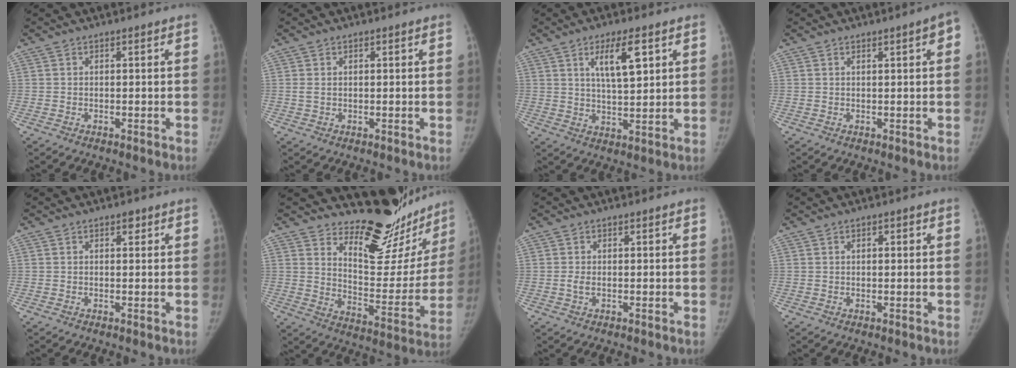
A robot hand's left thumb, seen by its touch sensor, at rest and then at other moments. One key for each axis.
{"total": 1.4, "fx": 0.3, "fy": 0.9, "fz": 1.0, "tx": -0.024, "ty": 0.005, "tz": 0.012}
{"total": 8.3, "fx": 3.6, "fy": 2.6, "fz": 7.0, "tx": -0.111, "ty": -0.020, "tz": 0.066}
{"total": 2.4, "fx": 0.8, "fy": 0.4, "fz": 2.2, "tx": -0.023, "ty": 0.004, "tz": 0.008}
{"total": 1.3, "fx": 0.7, "fy": 0.8, "fz": 0.7, "tx": -0.003, "ty": -0.001, "tz": 0.007}
{"total": 20.9, "fx": 18.2, "fy": 7.3, "fz": 7.3, "tx": -0.040, "ty": -0.164, "tz": 0.249}
{"total": 1.3, "fx": -0.1, "fy": 0.8, "fz": 1.1, "tx": -0.025, "ty": 0.001, "tz": -0.002}
{"total": 1.3, "fx": 0.5, "fy": 0.6, "fz": 1.1, "tx": -0.015, "ty": 0.002, "tz": 0.006}